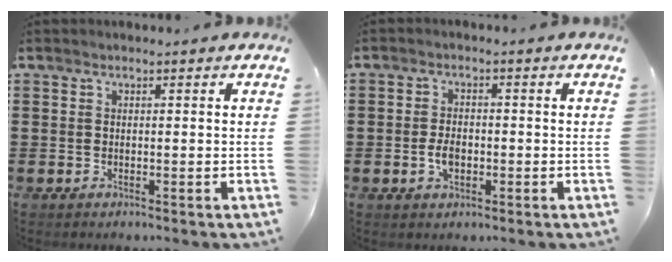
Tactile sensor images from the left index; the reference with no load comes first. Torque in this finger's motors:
{"motor_torque": [1.07, 1.07, 0.20, 0.04]}